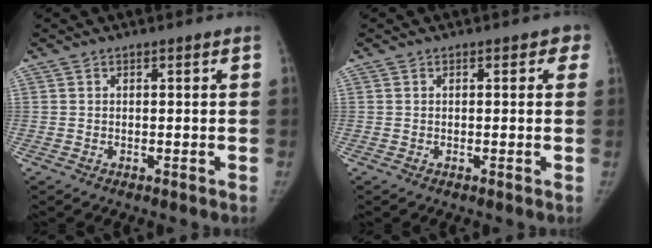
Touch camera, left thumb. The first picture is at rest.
{"total": 1.8, "force": [0.7, 1.2, 1.2], "torque": [0.014, 0.005, 0.001]}